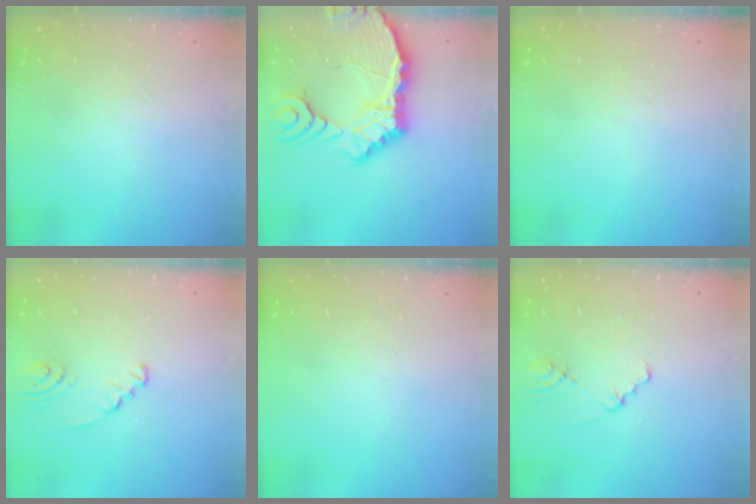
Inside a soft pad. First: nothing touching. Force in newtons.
{"total": 10.6, "press": 10.5, "slide": 1.4}
{"total": 0.0}
{"total": 2.4, "press": 2.4, "slide": 0.2}
{"total": 0.0}
{"total": 1.2, "press": 1.2, "slide": 0.2}